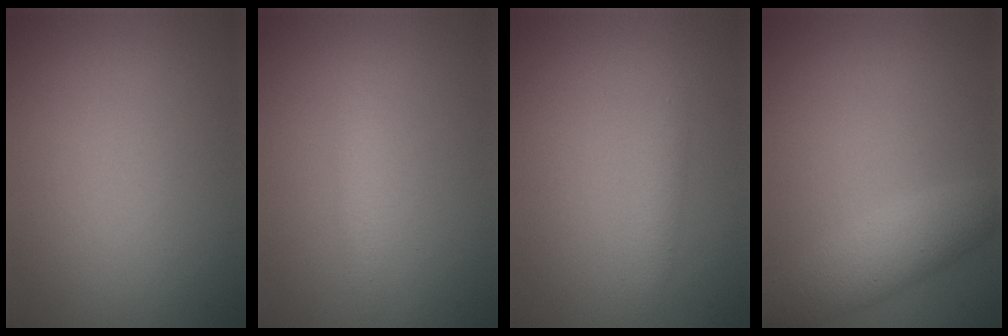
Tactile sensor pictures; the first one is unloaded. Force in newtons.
{"total": 1.3, "press": 1.3, "slide": 0.1}
{"total": 1.3, "press": 1.3, "slide": 0.1}
{"total": 4.0, "press": 4.0, "slide": 0.2}